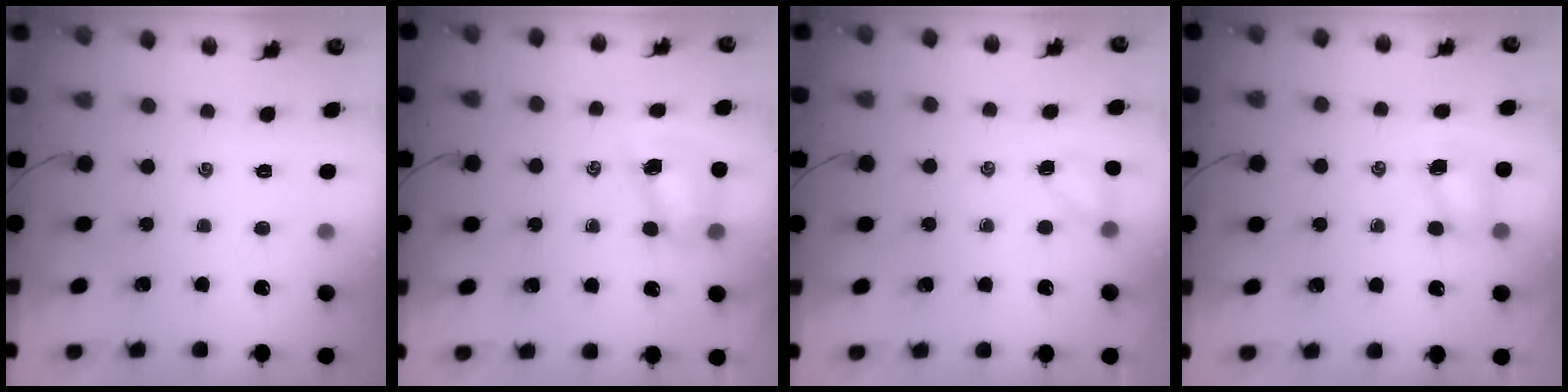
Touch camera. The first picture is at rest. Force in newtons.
{"total": 7.8, "press": 7.7, "slide": 1.1}
{"total": 4.3, "press": 4.2, "slide": 1.1}
{"total": 5.9, "press": 5.9, "slide": 1.0}